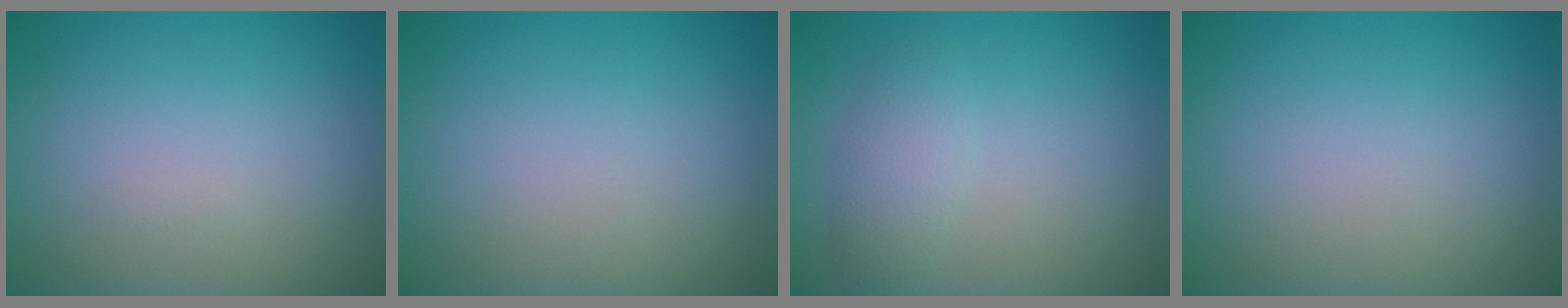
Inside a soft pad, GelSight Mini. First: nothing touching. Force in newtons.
{"total": 0.0}
{"total": 2.2, "press": 2.2, "slide": 0.2}
{"total": 0.0}